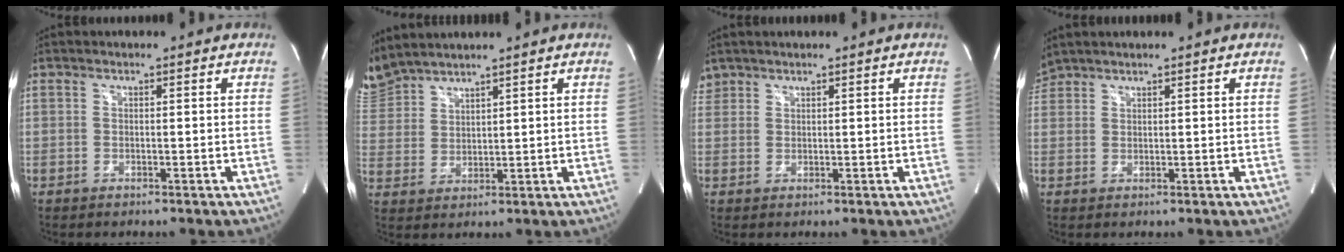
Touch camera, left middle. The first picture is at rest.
{"total": 7.0, "force": [6.8, 1.0, 1.1], "torque": [-0.041, 0.023, 0.146]}
{"total": 2.0, "force": [1.7, 1.0, -0.2], "torque": [0.003, 0.011, 0.034]}
{"total": 2.8, "force": [2.7, 0.5, 0.1], "torque": [-0.011, 0.023, 0.058]}